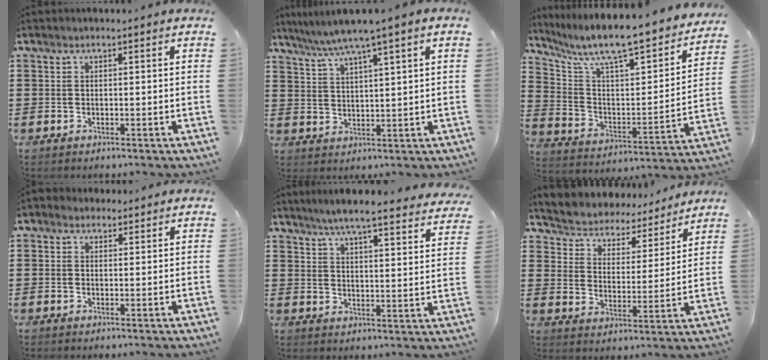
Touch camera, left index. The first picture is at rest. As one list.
[{"total": 5.1, "force": [3.7, -0.4, 3.4], "torque": [-0.077, -0.013, 0.060]}, {"total": 8.6, "force": [7.7, 0.7, 3.7], "torque": [-0.102, -0.071, 0.122]}, {"total": 1.5, "force": [1.0, 1.2, 0.2], "torque": [-0.001, 0.004, 0.017]}, {"total": 5.7, "force": [5.2, -0.2, 2.4], "torque": [-0.067, -0.029, 0.087]}, {"total": 4.1, "force": [4.1, 0.6, -0.5], "torque": [-0.019, -0.037, 0.063]}]